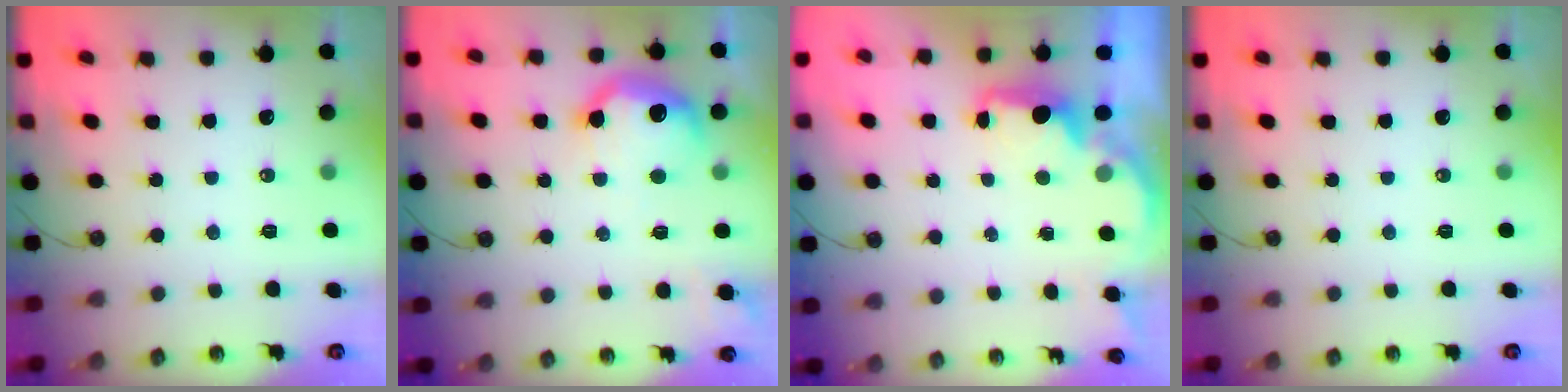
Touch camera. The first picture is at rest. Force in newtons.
{"total": 14.3, "press": 14.3, "slide": 0.9}
{"total": 2.5, "press": 2.3, "slide": 0.8}
{"total": 0.0}